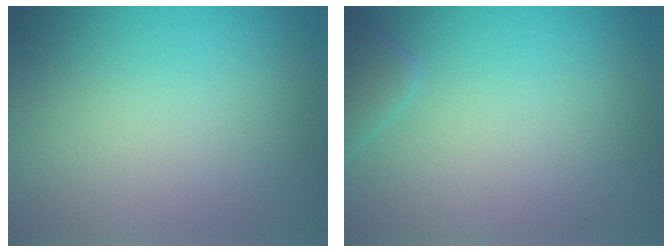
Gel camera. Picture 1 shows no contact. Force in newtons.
{"total": 1.4, "press": 1.4, "slide": 0.1}